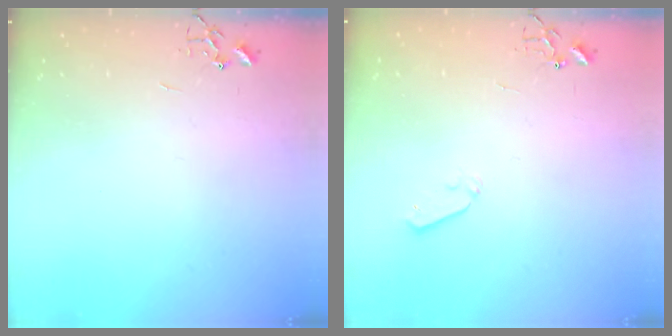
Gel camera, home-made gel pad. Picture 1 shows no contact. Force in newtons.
{"total": 4.2, "press": 4.2, "slide": 0.7}